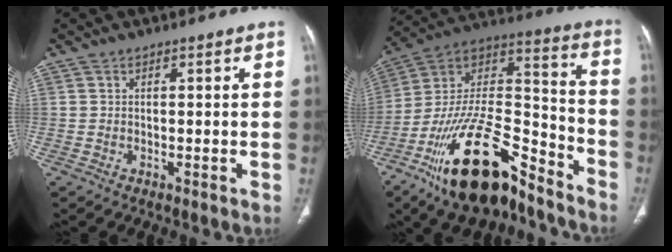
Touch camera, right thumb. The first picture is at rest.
{"total": 25.0, "force": [-16.8, 9.7, 15.8], "torque": [-0.287, 0.081, -0.296]}